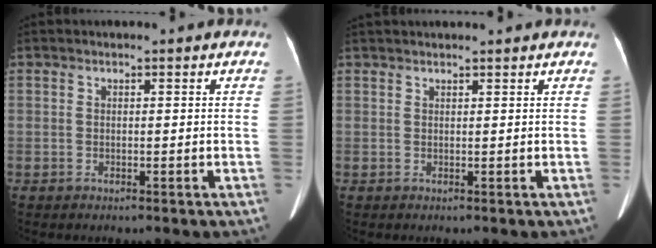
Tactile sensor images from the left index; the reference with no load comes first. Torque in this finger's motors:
{"motor_torque": [-0.05, -0.59, 0.23, 0.07]}